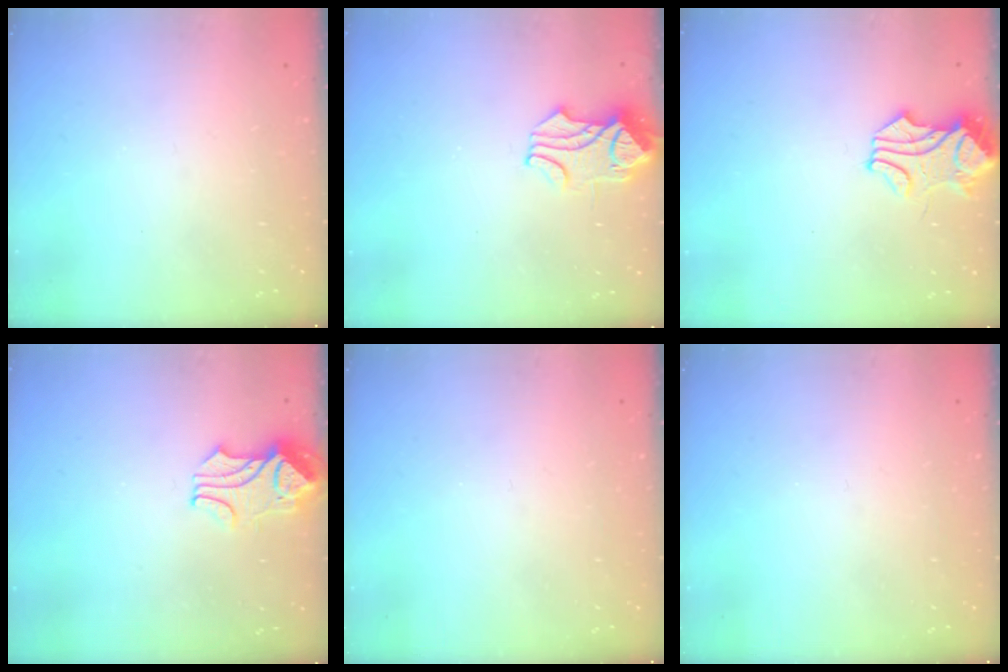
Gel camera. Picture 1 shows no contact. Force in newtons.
{"total": 1.2, "press": 0.0, "slide": 1.2}
{"total": 1.9, "press": 1.7, "slide": 0.8}
{"total": 2.3, "press": 2.2, "slide": 0.7}
{"total": 0.0}
{"total": 0.0}